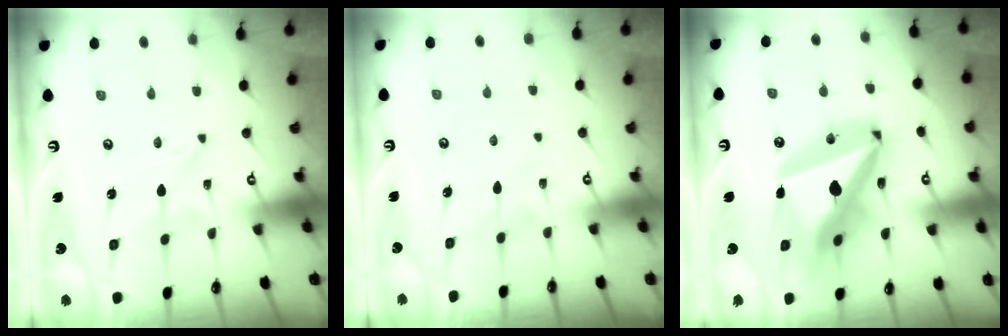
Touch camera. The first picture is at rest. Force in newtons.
{"total": 5.8, "press": 5.7, "slide": 0.7}
{"total": 25.5, "press": 25.3, "slide": 3.1}